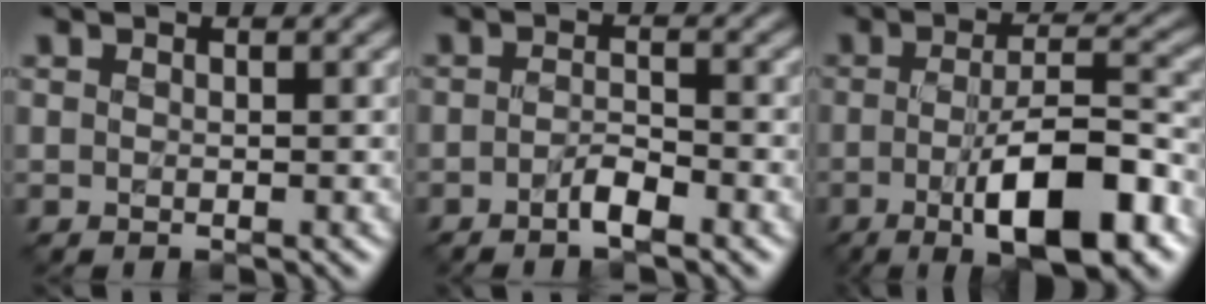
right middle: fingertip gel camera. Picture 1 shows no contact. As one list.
[{"total": 1.9, "force": [-1.2, 0.4, 1.5], "torque": [-0.030, 0.007, -0.024]}, {"total": 9.6, "force": [-3.4, 2.5, 8.6], "torque": [-0.135, 0.008, -0.058]}]